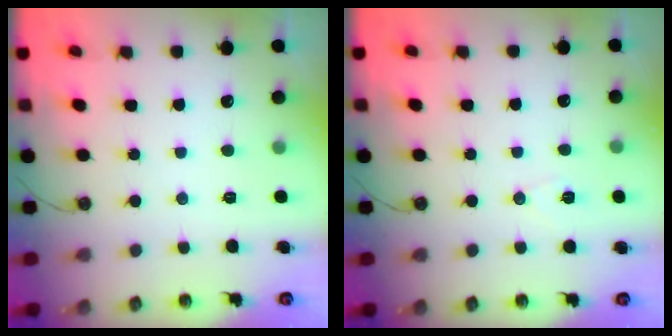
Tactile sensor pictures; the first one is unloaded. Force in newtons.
{"total": 5.4, "press": 4.0, "slide": 3.6}